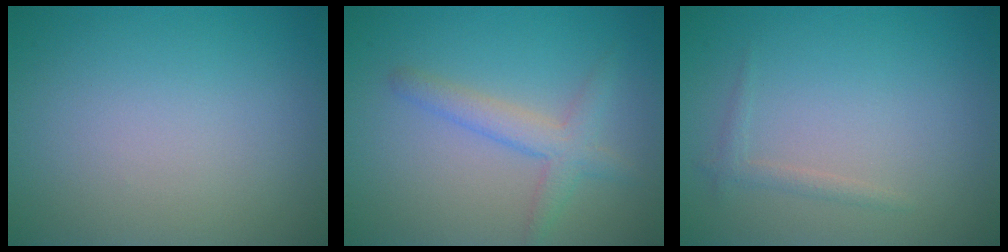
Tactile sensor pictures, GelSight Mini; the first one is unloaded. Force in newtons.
{"total": 2.8, "press": 2.8, "slide": 0.1}
{"total": 1.0, "press": 1.0, "slide": 0.0}